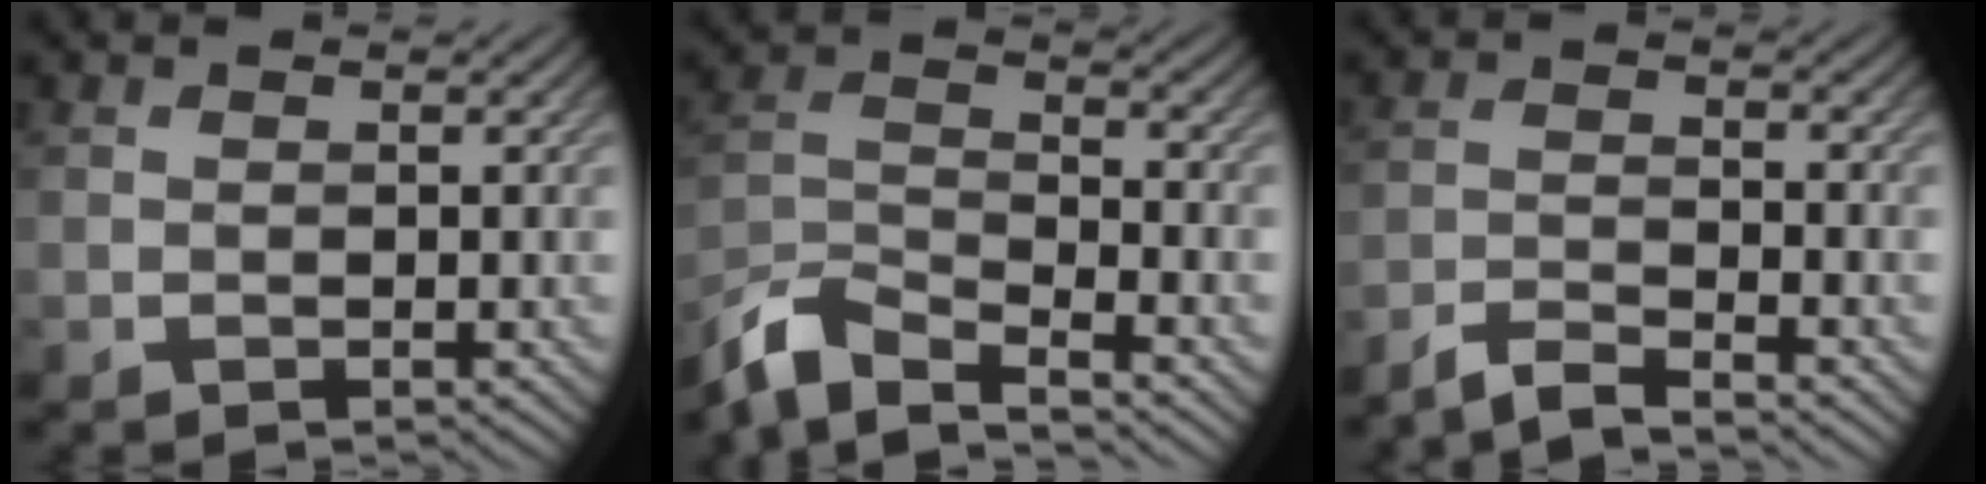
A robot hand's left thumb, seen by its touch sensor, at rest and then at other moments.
{"total": 8.6, "force": [-7.4, 2.0, 3.9], "torque": [-0.091, -0.005, -0.156]}
{"total": 4.4, "force": [-4.0, 0.5, 1.7], "torque": [-0.028, 0.001, -0.087]}